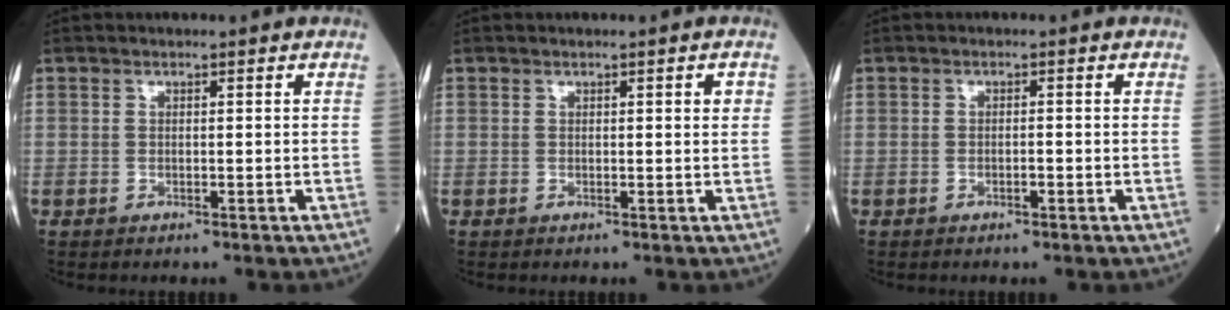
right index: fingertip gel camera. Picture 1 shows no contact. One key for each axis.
{"total": 1.4, "fx": 0.5, "fy": 0.2, "fz": 1.3, "tx": -0.018, "ty": 0.000, "tz": 0.005}
{"total": 0.8, "fx": -0.3, "fy": 0.2, "fz": 0.7, "tx": -0.014, "ty": 0.002, "tz": -0.002}